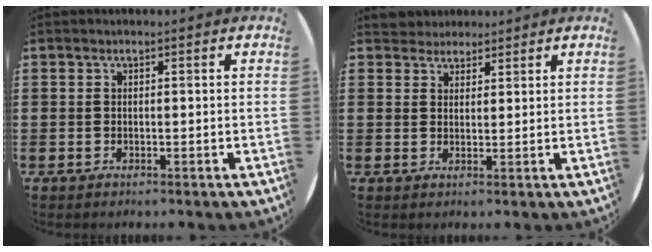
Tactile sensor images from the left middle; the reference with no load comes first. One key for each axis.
{"total": 2.7, "fx": 2.5, "fy": 1.0, "fz": -0.3, "tx": 0.008, "ty": -0.003, "tz": 0.046}